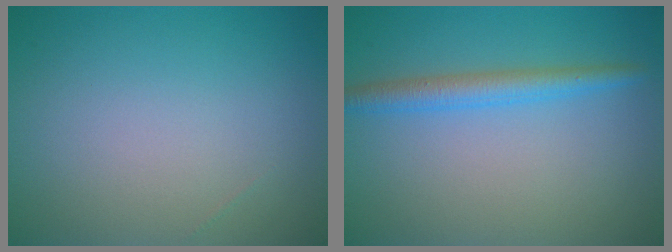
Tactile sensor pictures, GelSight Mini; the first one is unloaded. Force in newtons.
{"total": 2.7, "press": 2.7, "slide": 0.1}